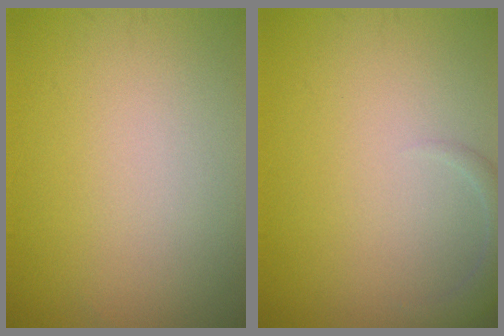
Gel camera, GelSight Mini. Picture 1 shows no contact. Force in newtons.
{"total": 1.5, "press": 1.5, "slide": 0.2}